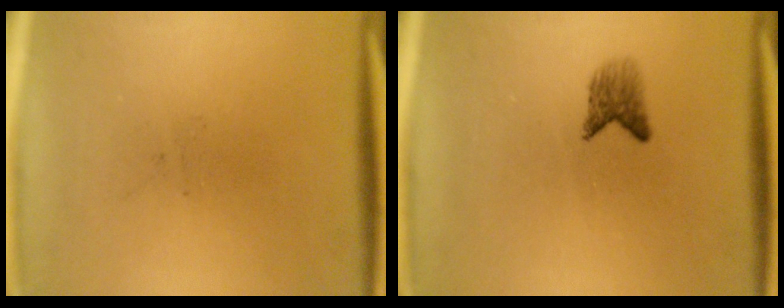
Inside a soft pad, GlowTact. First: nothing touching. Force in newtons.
{"total": 2.3}